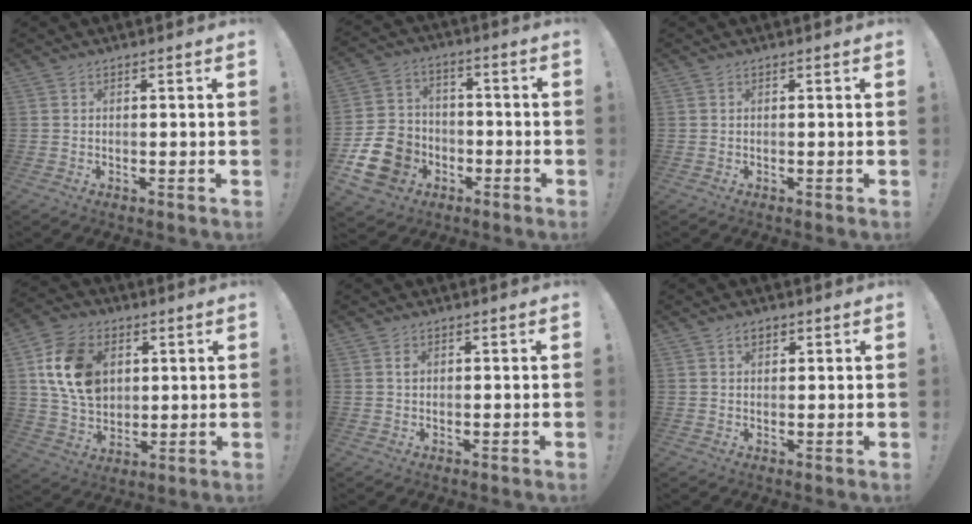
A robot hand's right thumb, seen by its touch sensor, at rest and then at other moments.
{"total": 16.8, "force": [-6.1, 13.5, 7.8], "torque": [-0.140, 0.046, -0.097]}
{"total": 0.0}
{"total": 17.0, "force": [4.7, 12.6, 10.3], "torque": [-0.180, -0.006, 0.095]}
{"total": 1.0, "force": [0.4, 0.8, 0.5], "torque": [-0.009, 0.001, 0.007]}
{"total": 2.4, "force": [1.2, 1.6, 1.4], "torque": [-0.023, 0.003, 0.021]}